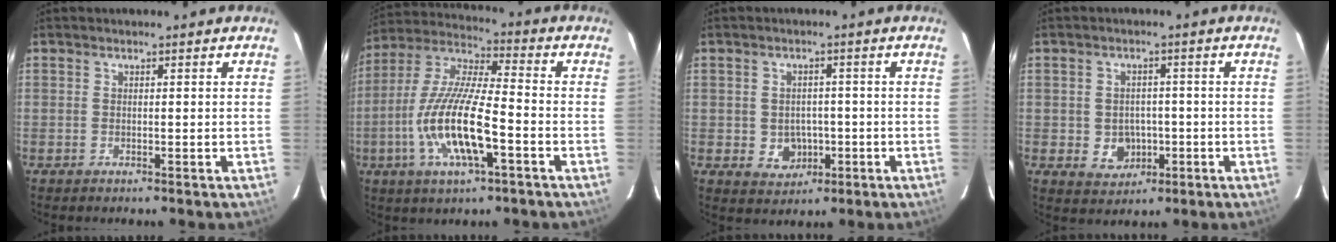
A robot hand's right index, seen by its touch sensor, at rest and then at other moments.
{"total": 15.8, "force": [-5.2, 3.7, 14.5], "torque": [-0.298, -0.009, -0.105]}
{"total": 5.1, "force": [-1.1, 4.6, 1.8], "torque": [-0.044, 0.010, 0.001]}
{"total": 5.5, "force": [-1.3, 5.0, 2.0], "torque": [-0.048, 0.011, -0.001]}